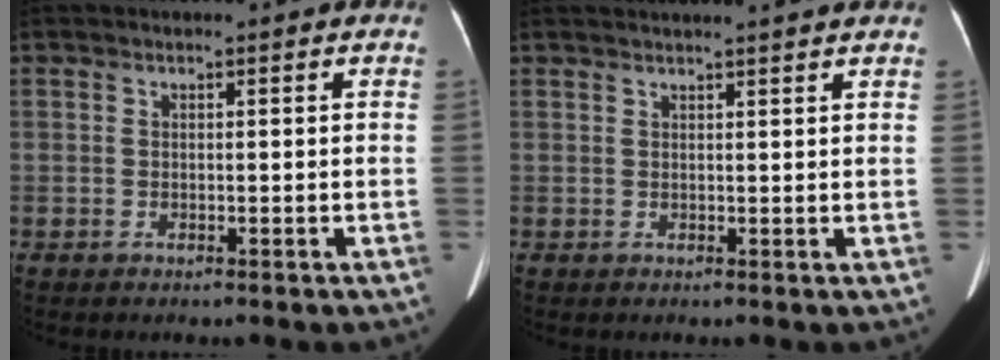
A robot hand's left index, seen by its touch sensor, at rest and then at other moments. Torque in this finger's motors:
{"motor_torque": [0.65, -1.49, 0.03, 0.07]}